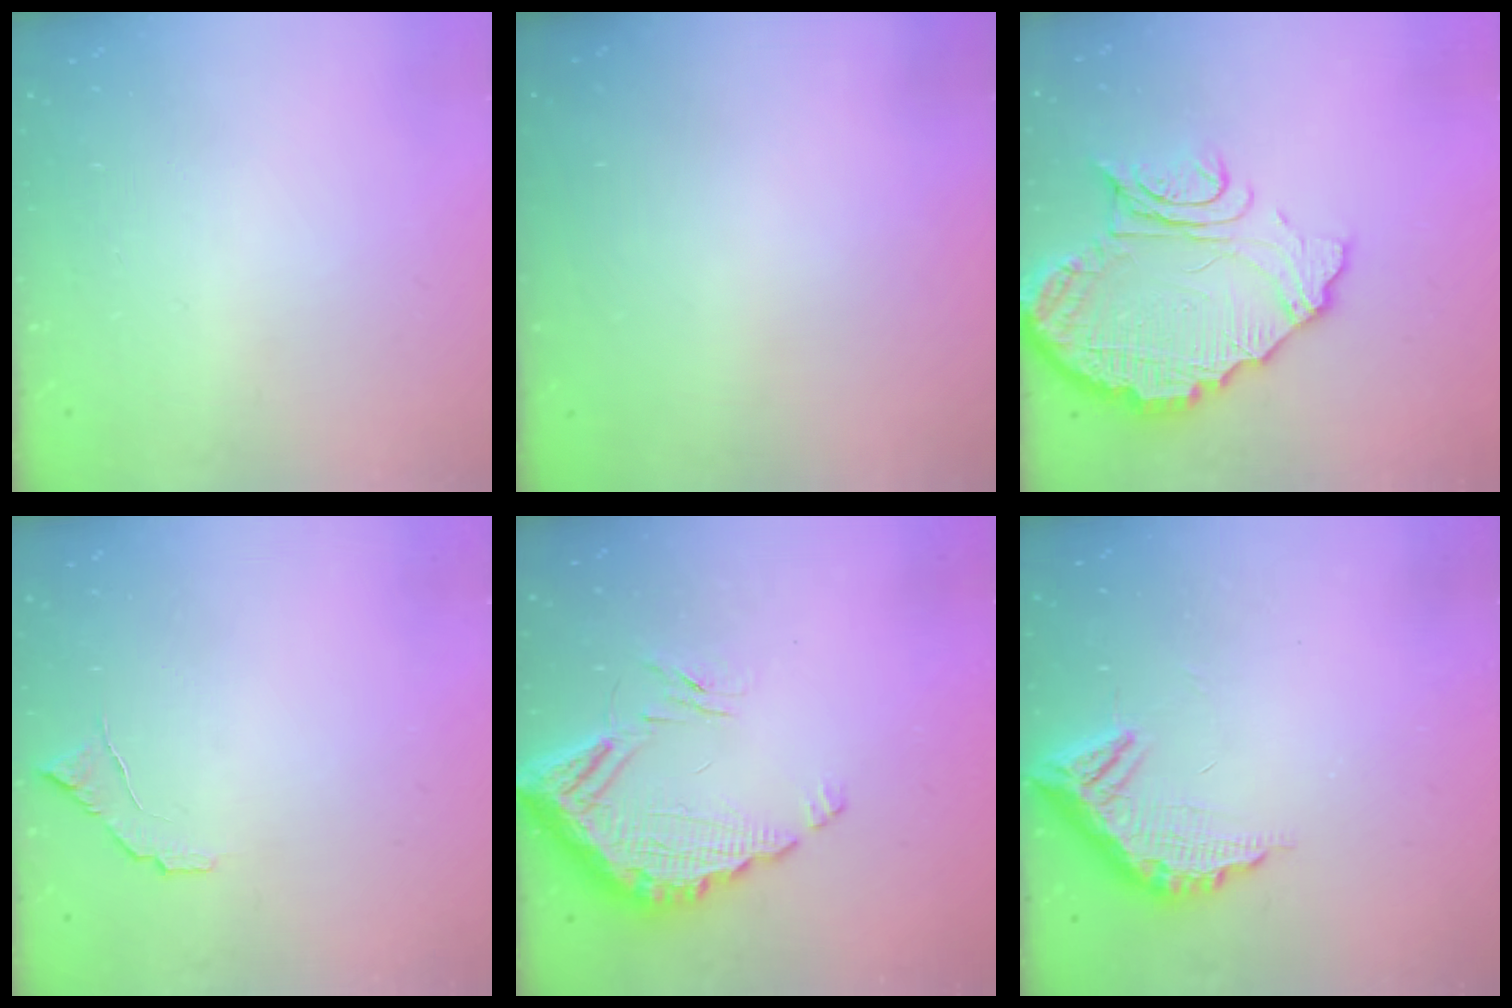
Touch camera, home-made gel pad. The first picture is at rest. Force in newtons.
{"total": 2.9, "press": 2.9, "slide": 0.1}
{"total": 14.9, "press": 14.8, "slide": 1.4}
{"total": 6.2, "press": 6.2, "slide": 0.5}
{"total": 15.8, "press": 15.7, "slide": 1.1}
{"total": 11.5, "press": 11.4, "slide": 0.8}